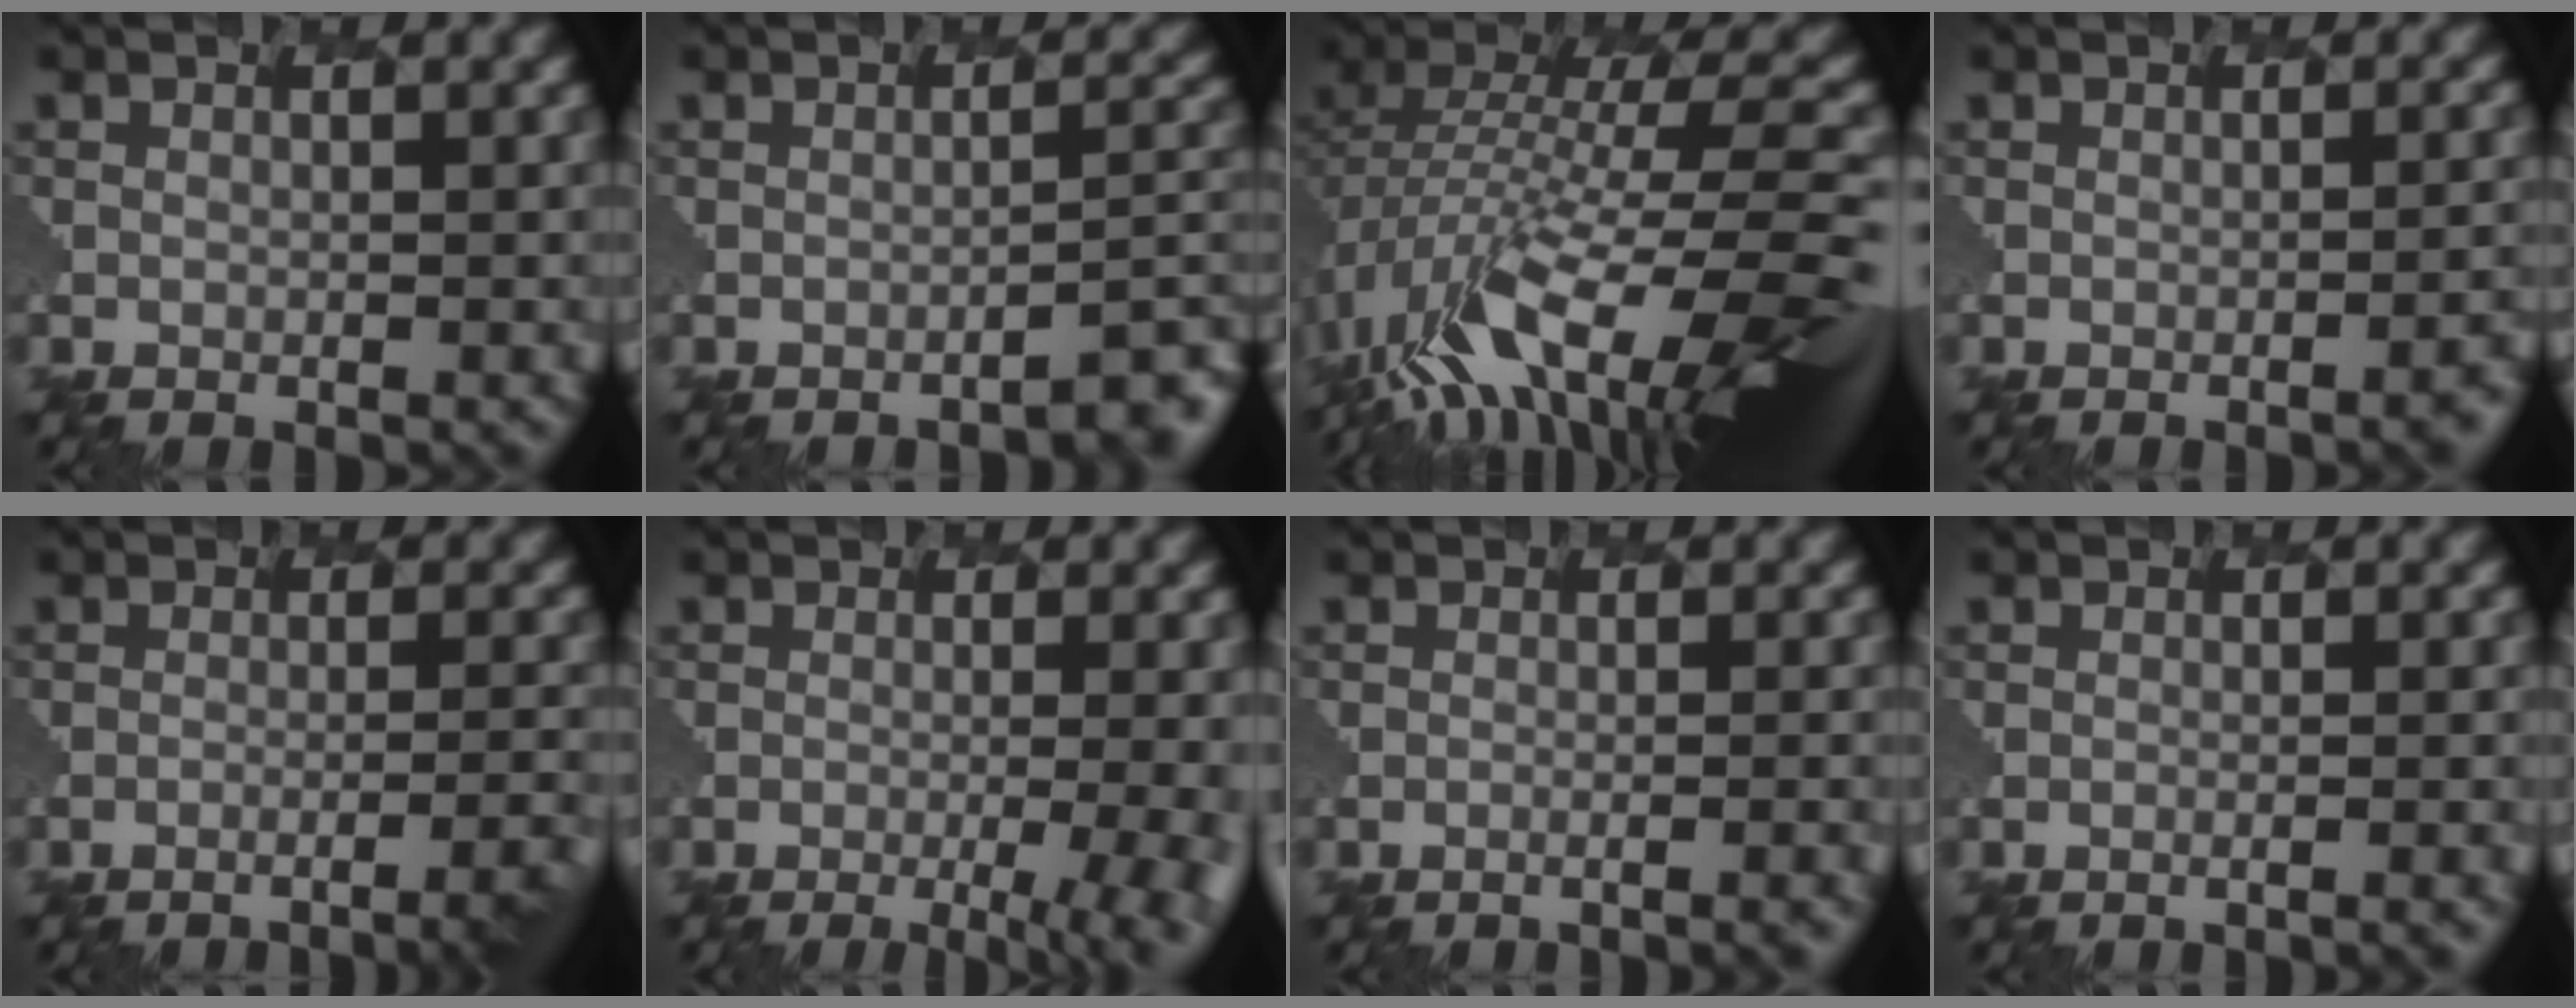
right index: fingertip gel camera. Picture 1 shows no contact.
{"total": 2.6, "force": [-1.8, 0.4, 1.9], "torque": [-0.024, 0.009, -0.030]}
{"total": 12.3, "force": [-6.2, 4.3, 9.7], "torque": [-0.196, 0.018, -0.105]}
{"total": 3.0, "force": [-1.1, 1.2, 2.5], "torque": [-0.020, -0.004, -0.005]}
{"total": 5.5, "force": [-3.1, 1.5, 4.2], "torque": [-0.037, 0.012, -0.030]}
{"total": 9.9, "force": [-2.0, 4.3, 8.7], "torque": [-0.063, 0.004, -0.017]}
{"total": 2.7, "force": [-1.0, 1.1, 2.2], "torque": [-0.007, 0.012, -0.033]}
{"total": 1.7, "force": [-0.6, 0.8, 1.4], "torque": [0.002, 0.009, -0.025]}